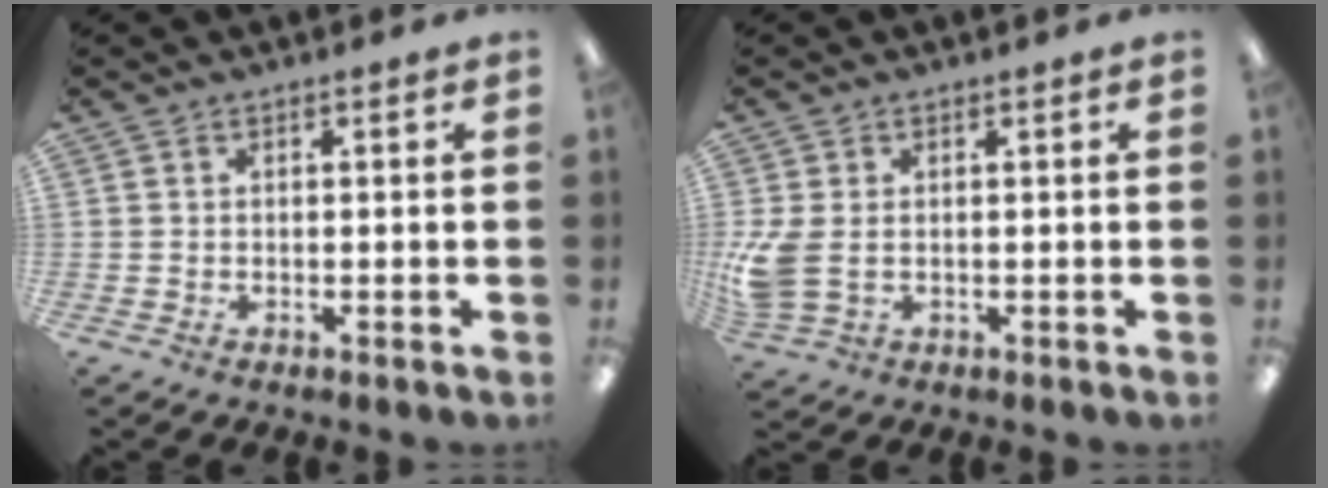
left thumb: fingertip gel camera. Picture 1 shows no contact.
{"total": 6.2, "force": [0.0, 4.1, 4.6], "torque": [-0.106, -0.004, -0.003]}